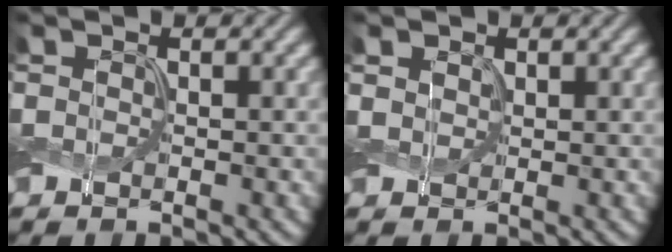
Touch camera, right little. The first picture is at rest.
{"total": 1.0, "force": [0.4, 0.8, 0.5], "torque": [-0.014, 0.000, 0.006]}